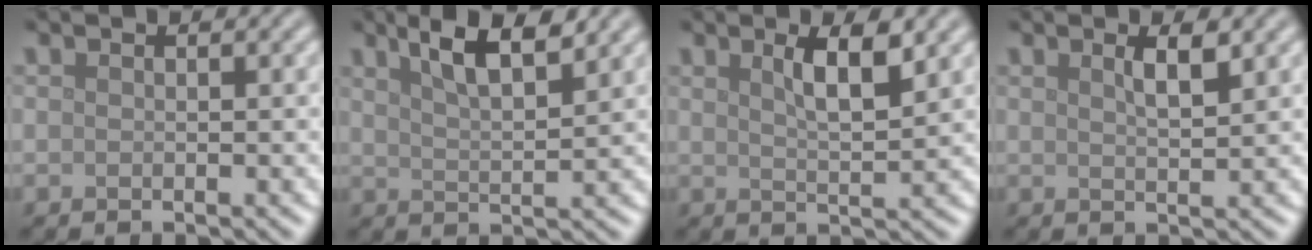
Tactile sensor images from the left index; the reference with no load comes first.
{"total": 5.2, "force": [3.5, 1.2, 3.6], "torque": [-0.055, 0.012, 0.059]}
{"total": 3.7, "force": [1.8, 0.9, 3.1], "torque": [-0.047, 0.002, 0.030]}
{"total": 2.1, "force": [1.2, 0.5, 1.7], "torque": [-0.025, 0.003, 0.019]}